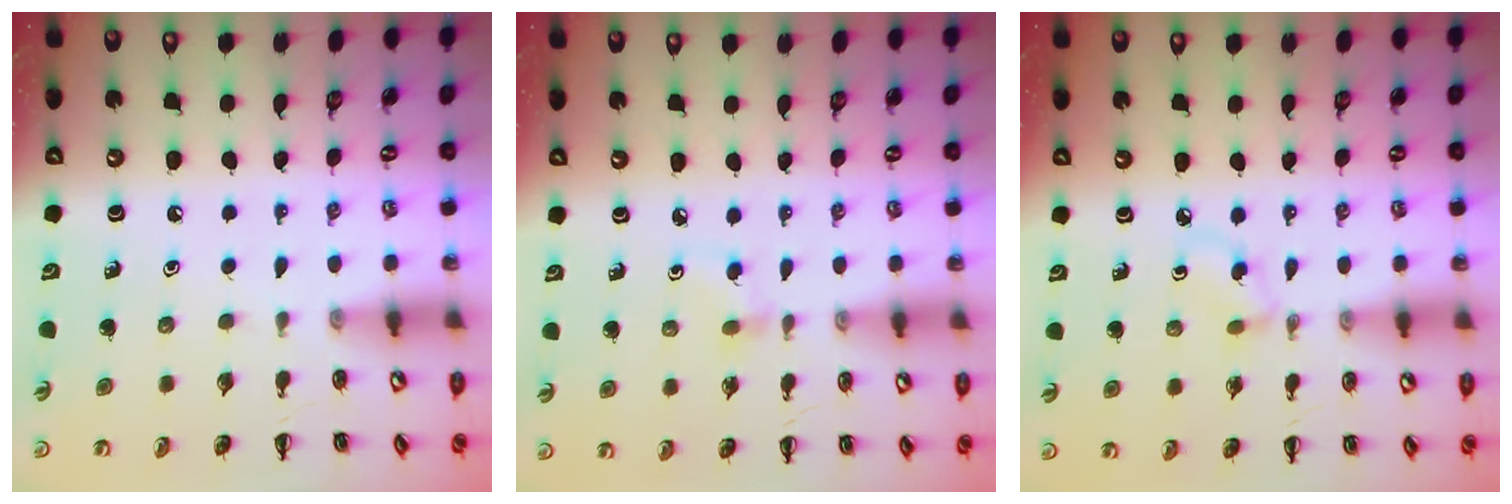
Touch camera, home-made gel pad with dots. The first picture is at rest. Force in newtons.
{"total": 2.7, "press": 2.4, "slide": 1.2}
{"total": 2.8, "press": 2.6, "slide": 1.1}